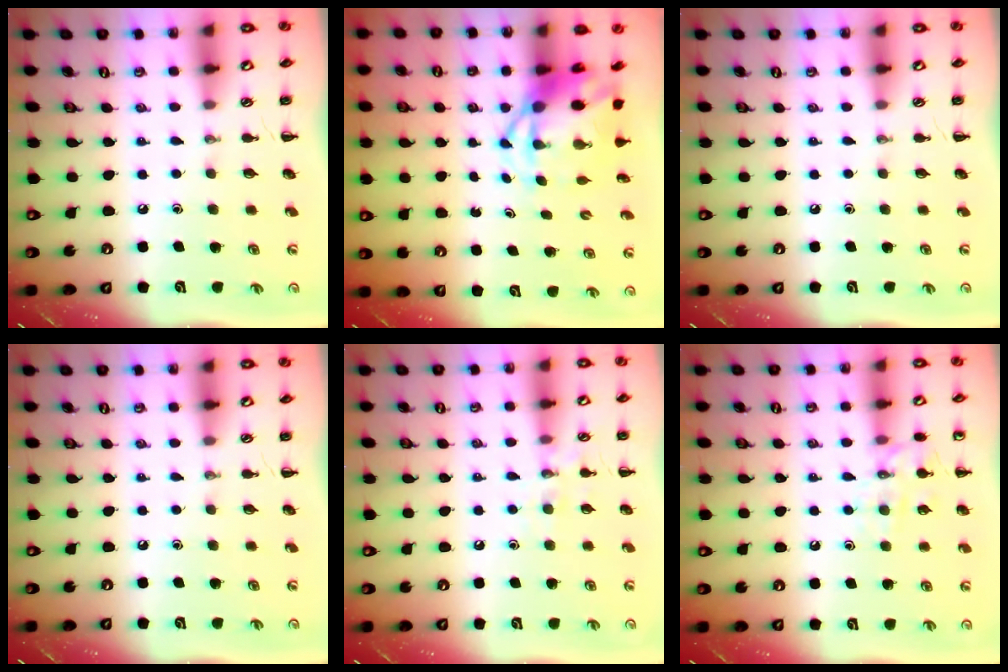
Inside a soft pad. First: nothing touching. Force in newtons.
{"total": 7.2, "press": 6.9, "slide": 2.1}
{"total": 0.0}
{"total": 0.0}
{"total": 7.5, "press": 7.4, "slide": 1.1}
{"total": 10.3, "press": 10.3, "slide": 0.9}